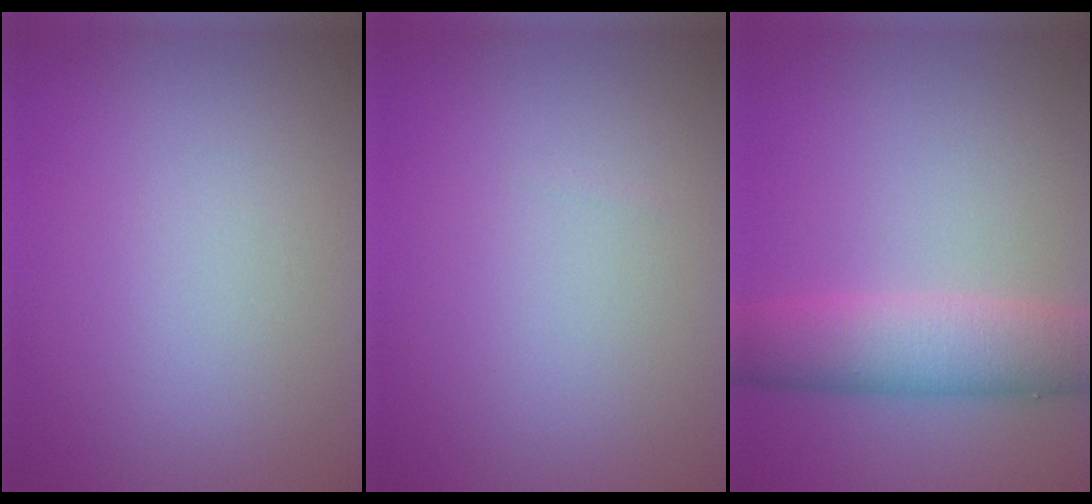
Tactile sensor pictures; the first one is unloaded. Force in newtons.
{"total": 0.0}
{"total": 6.0, "press": 6.0, "slide": 0.2}